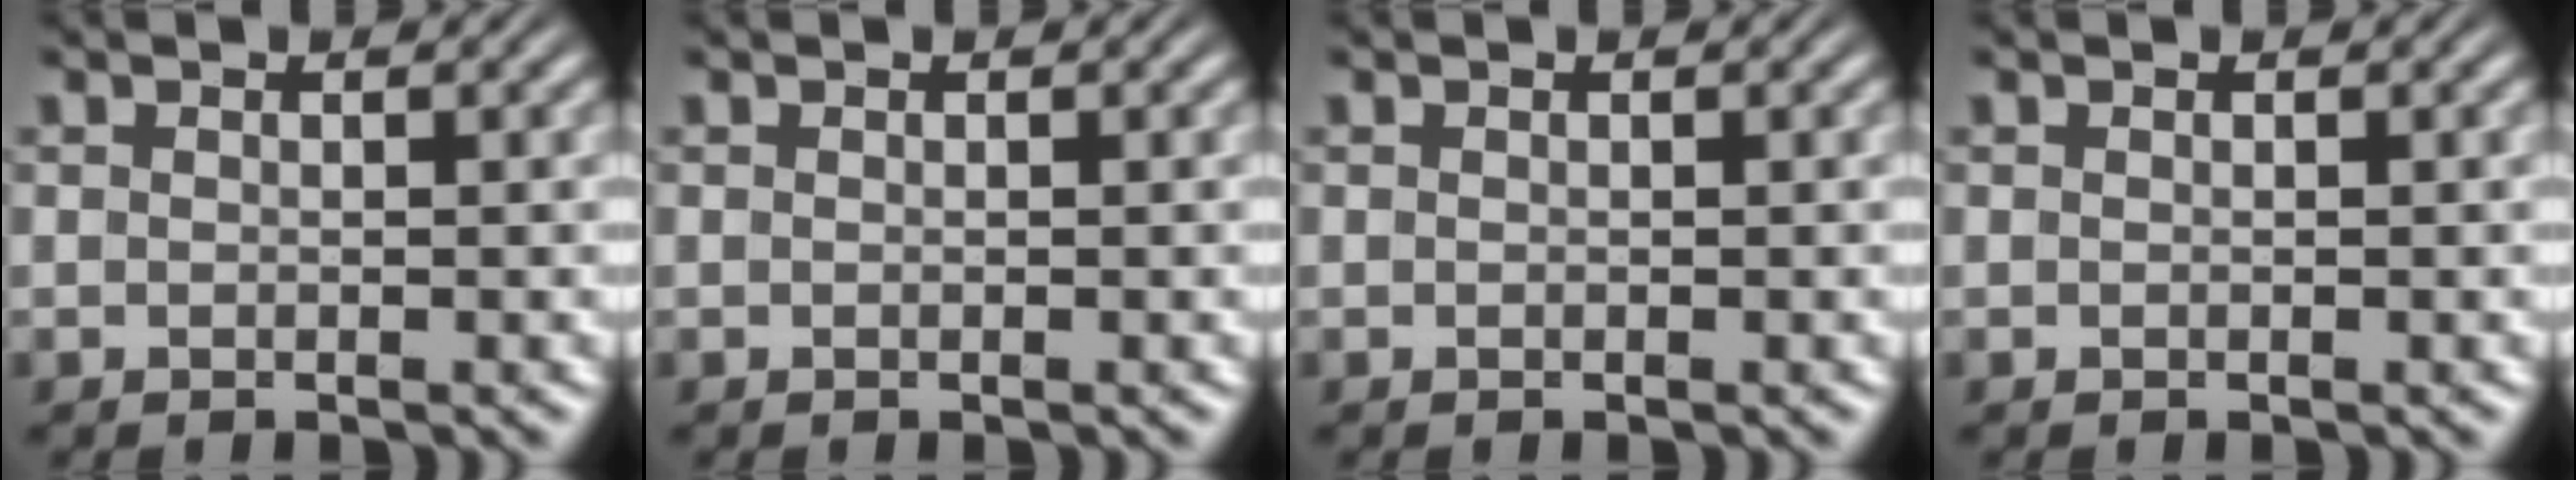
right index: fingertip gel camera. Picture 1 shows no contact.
{"total": 0.0}
{"total": 0.0}
{"total": 0.0}